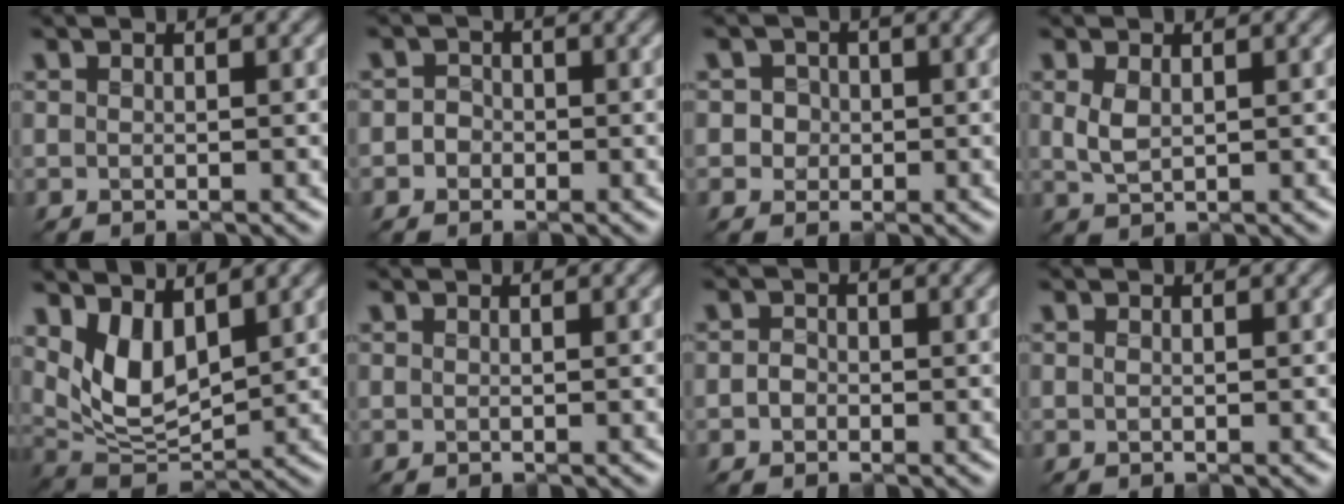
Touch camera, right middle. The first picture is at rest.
{"total": 1.6, "force": [-0.5, 1.5, 0.5], "torque": [0.011, 0.004, -0.017]}
{"total": 2.6, "force": [0.3, 2.3, 1.0], "torque": [-0.010, 0.006, 0.002]}
{"total": 1.8, "force": [0.2, 1.1, 1.4], "torque": [-0.039, -0.002, 0.009]}
{"total": 5.7, "force": [2.0, 3.1, 4.4], "torque": [-0.088, -0.018, 0.040]}
{"total": 0.0}
{"total": 1.2, "force": [-0.7, 0.9, 0.4], "torque": [-0.002, 0.001, -0.020]}
{"total": 0.0}